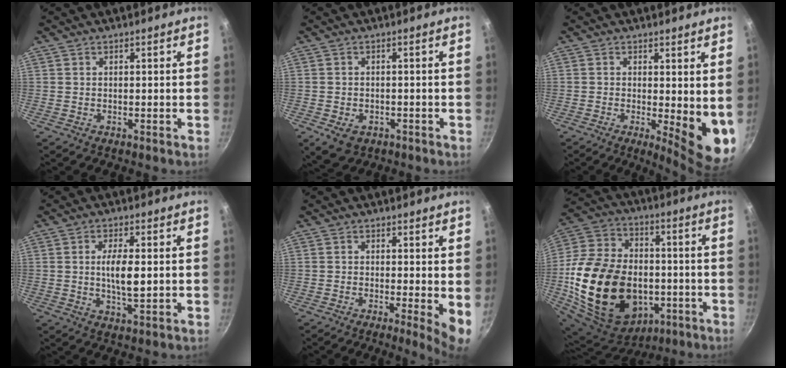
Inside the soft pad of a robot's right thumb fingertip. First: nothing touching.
{"total": 4.8, "force": [-1.9, 3.5, 2.7], "torque": [-0.037, 0.007, -0.020]}
{"total": 9.0, "force": [-0.1, 3.0, 8.5], "torque": [-0.099, -0.019, 0.003]}
{"total": 6.4, "force": [0.3, 2.1, 6.1], "torque": [-0.110, -0.002, 0.006]}
{"total": 5.5, "force": [-0.3, 1.2, 5.4], "torque": [-0.071, -0.012, -0.005]}
{"total": 30.1, "force": [-4.8, 21.1, 21.0], "torque": [-0.381, 0.028, -0.066]}